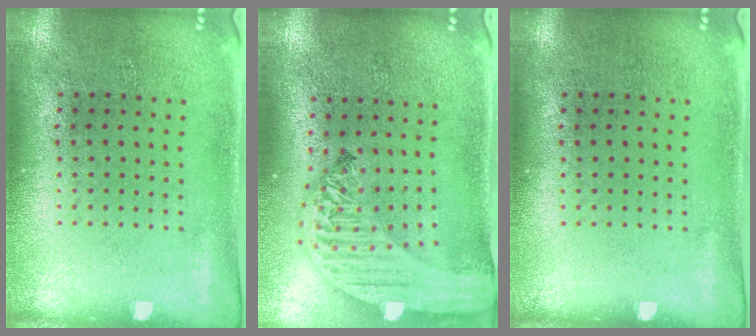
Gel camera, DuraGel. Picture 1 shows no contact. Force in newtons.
{"total": 3.2, "press": 2.5, "slide": 1.9}
{"total": 0.0}